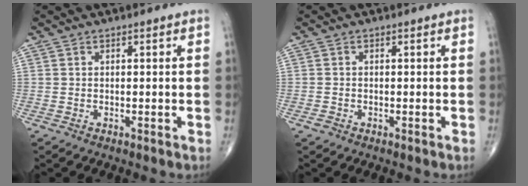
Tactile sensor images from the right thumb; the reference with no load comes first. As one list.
[{"total": 0.9, "force": [-0.5, 0.6, 0.3], "torque": [-0.007, 0.001, -0.012]}]